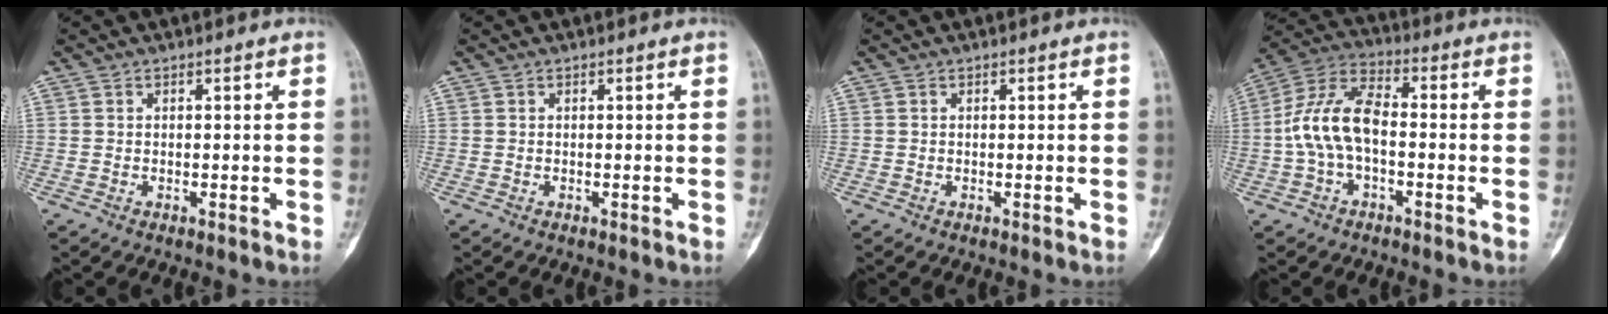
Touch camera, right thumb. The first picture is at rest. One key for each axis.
{"total": 0.0}
{"total": 0.0}
{"total": 11.4, "fx": -1.3, "fy": 6.1, "fz": 9.5, "tx": -0.194, "ty": 0.038, "tz": -0.034}